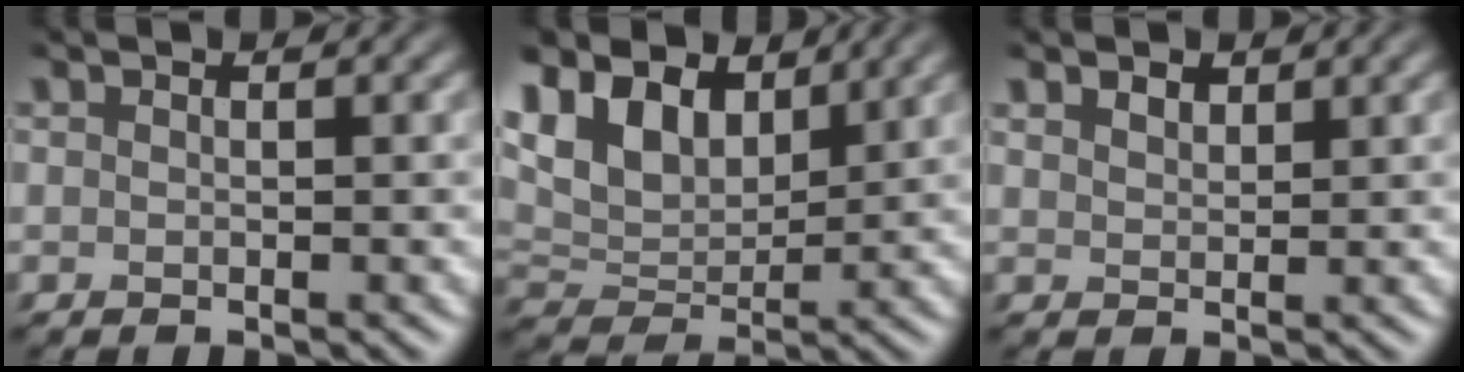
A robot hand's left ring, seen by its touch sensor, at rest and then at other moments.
{"total": 6.9, "force": [3.6, 4.2, 4.1], "torque": [-0.098, 0.009, 0.055]}
{"total": 1.4, "force": [1.1, 0.6, 0.5], "torque": [-0.015, 0.003, 0.023]}